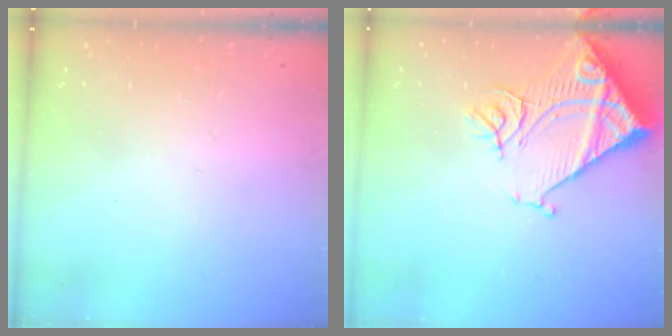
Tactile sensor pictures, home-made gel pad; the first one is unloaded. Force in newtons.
{"total": 15.3, "press": 15.2, "slide": 1.8}